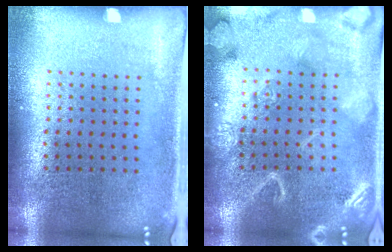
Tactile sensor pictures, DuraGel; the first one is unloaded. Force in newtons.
{"total": 4.0, "press": 4.0, "slide": 0.5}